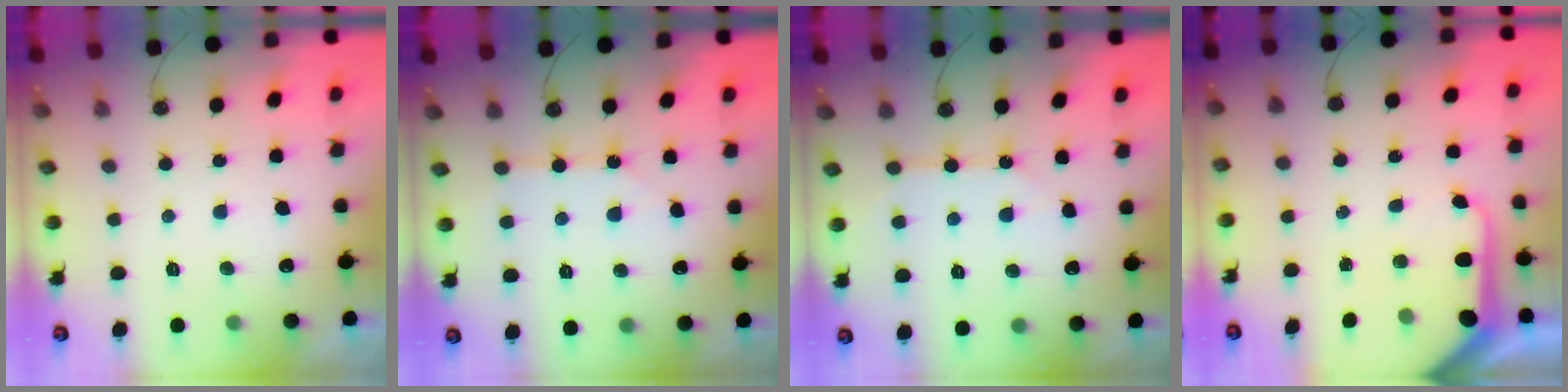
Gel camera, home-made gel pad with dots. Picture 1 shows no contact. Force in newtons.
{"total": 2.7, "press": 2.7, "slide": 0.2}
{"total": 5.5, "press": 5.5, "slide": 0.5}
{"total": 9.7, "press": 9.7, "slide": 1.0}